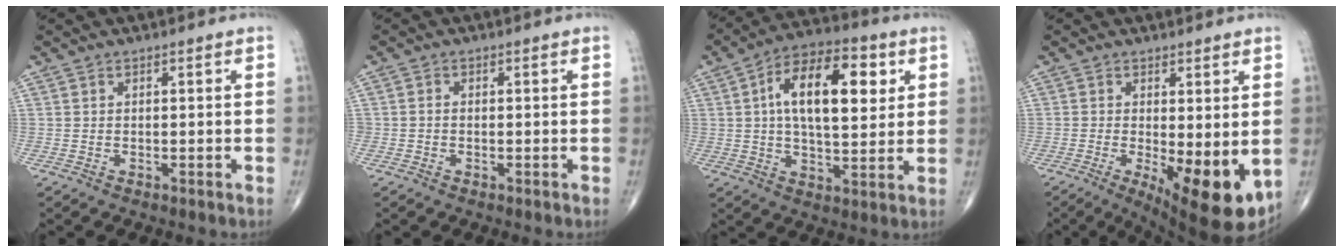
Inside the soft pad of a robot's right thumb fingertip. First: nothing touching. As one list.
[{"total": 0.8, "force": [-0.2, 0.6, 0.5], "torque": [-0.004, 0.002, -0.005]}, {"total": 17.3, "force": [4.3, 8.3, 14.5], "torque": [-0.213, 0.006, 0.064]}, {"total": 12.7, "force": [-2.6, 4.3, 11.6], "torque": [-0.166, -0.028, -0.024]}]